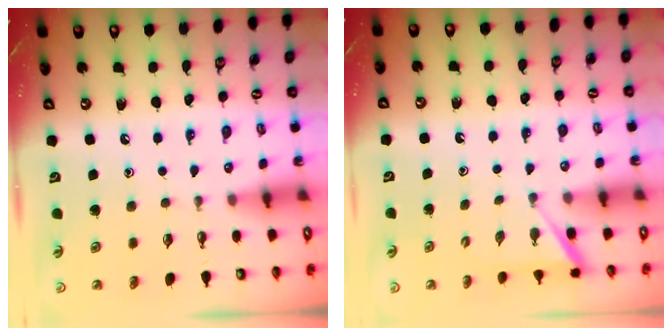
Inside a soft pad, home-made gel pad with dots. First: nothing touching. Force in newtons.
{"total": 3.0, "press": 3.0, "slide": 0.2}